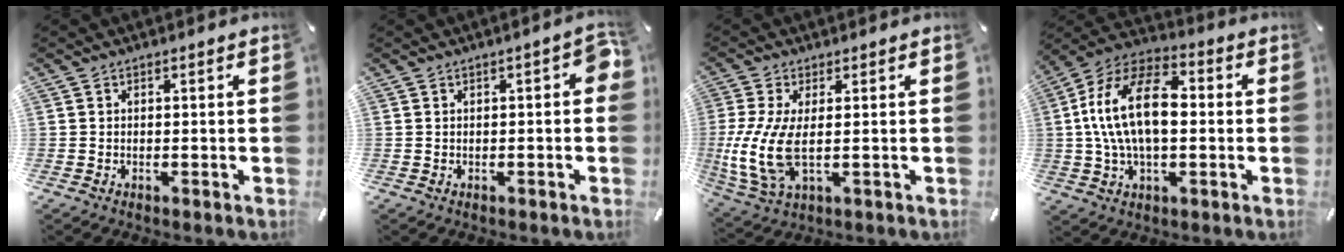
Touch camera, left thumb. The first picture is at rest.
{"total": 4.3, "force": [-0.2, 1.8, 3.9], "torque": [-0.053, 0.008, -0.006]}
{"total": 11.1, "force": [-0.1, 4.5, 10.1], "torque": [-0.230, -0.024, 0.001]}
{"total": 17.5, "force": [0.5, 10.4, 14.0], "torque": [-0.290, 0.010, 0.003]}